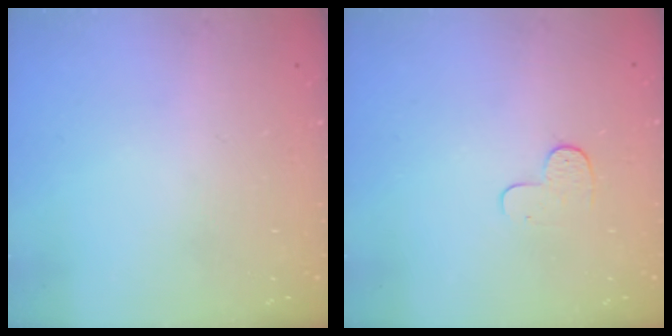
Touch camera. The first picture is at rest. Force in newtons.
{"total": 3.9, "press": 3.8, "slide": 0.4}